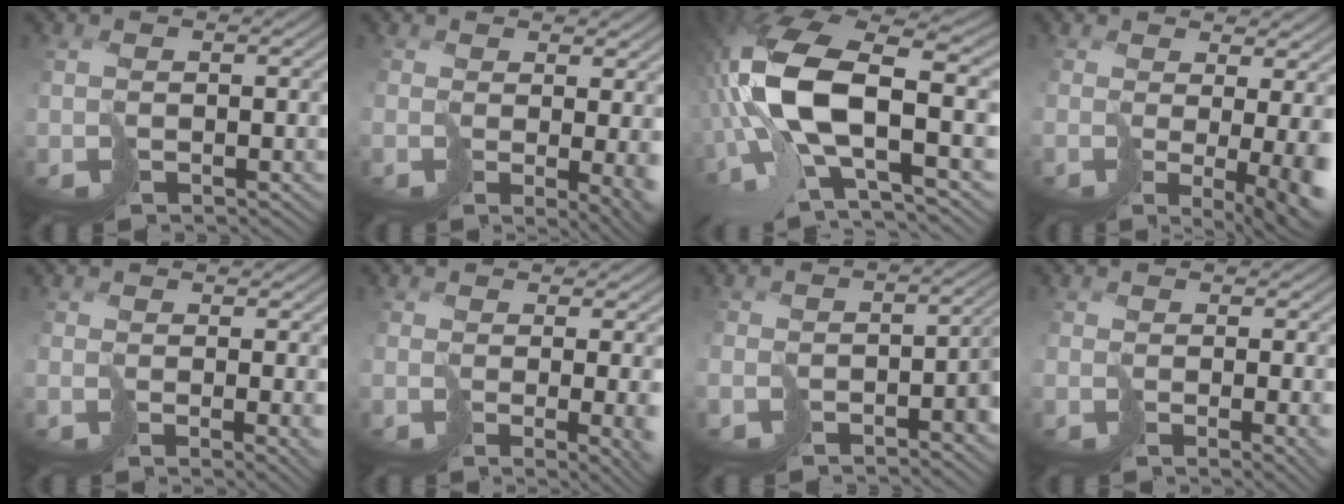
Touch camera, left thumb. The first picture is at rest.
{"total": 4.3, "force": [-0.3, 1.1, 4.1], "torque": [-0.059, -0.021, 0.009]}
{"total": 14.1, "force": [-1.1, 4.8, 13.2], "torque": [-0.300, 0.006, -0.022]}
{"total": 8.5, "force": [-1.2, 2.2, 8.1], "torque": [-0.107, -0.037, 0.018]}
{"total": 1.9, "force": [0.0, 0.3, 1.9], "torque": [-0.022, -0.014, 0.010]}
{"total": 4.0, "force": [-0.5, 0.6, 4.0], "torque": [-0.052, -0.022, 0.017]}
{"total": 4.8, "force": [-3.5, 1.7, 2.9], "torque": [-0.025, -0.013, -0.052]}
{"total": 2.1, "force": [-0.5, 0.2, 2.1], "torque": [-0.022, -0.018, 0.006]}